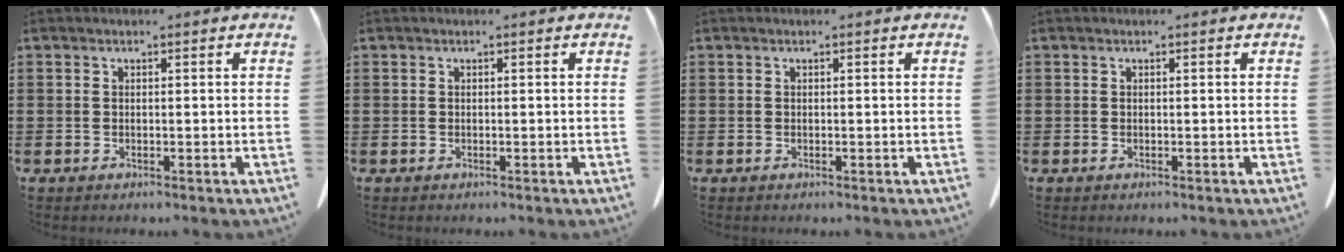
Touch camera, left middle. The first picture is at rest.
{"total": 0.0}
{"total": 0.0}
{"total": 0.0}